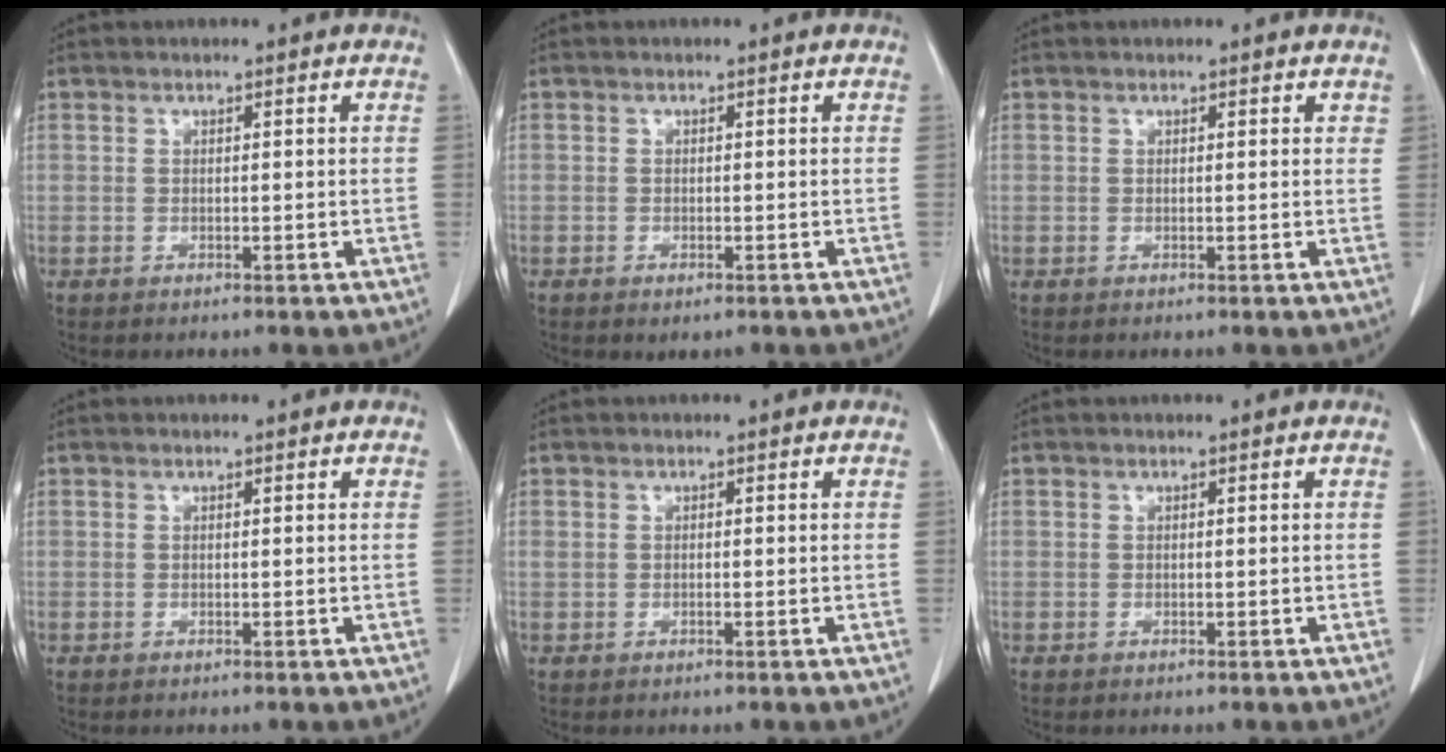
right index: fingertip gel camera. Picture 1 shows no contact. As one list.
[{"total": 1.2, "force": [-0.7, 0.6, 0.8], "torque": [-0.011, -0.001, -0.004]}, {"total": 0.7, "force": [0.5, 0.4, 0.4], "torque": [-0.002, 0.000, 0.001]}, {"total": 0.0}, {"total": 0.0}, {"total": 0.0}]